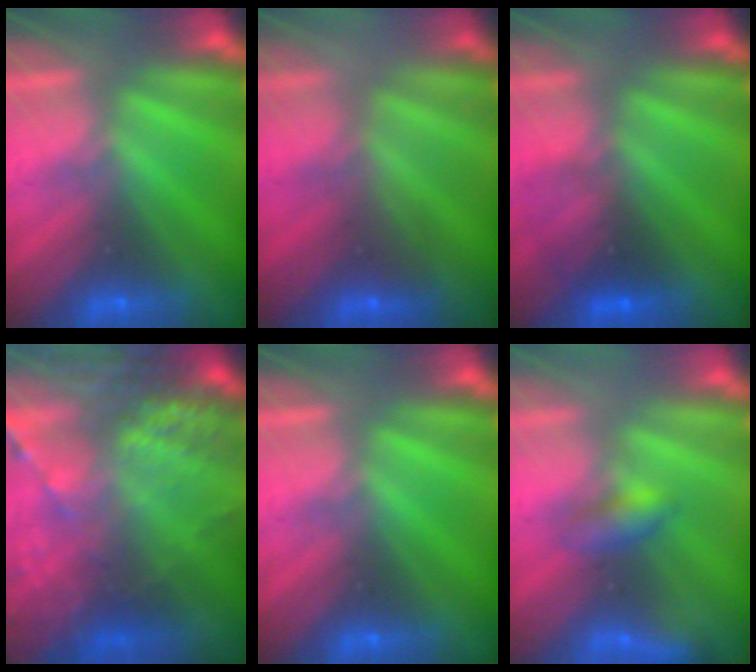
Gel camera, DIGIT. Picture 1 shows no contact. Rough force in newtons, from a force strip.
{"total": 2.0}
{"total": 2.7}
{"total": 7.5}
{"total": 0.0}
{"total": 2.1}